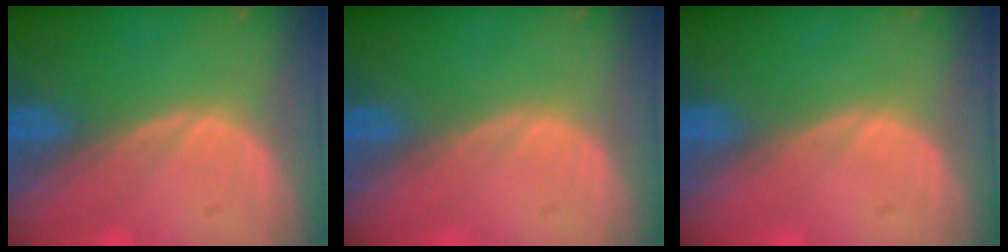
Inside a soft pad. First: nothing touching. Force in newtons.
{"total": 0.0}
{"total": 0.0}